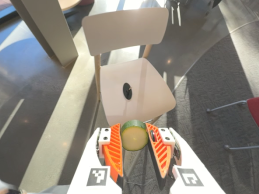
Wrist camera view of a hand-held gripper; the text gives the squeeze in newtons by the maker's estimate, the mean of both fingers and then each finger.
{"total": 11.0, "left": 11.4, "right": 10.7}